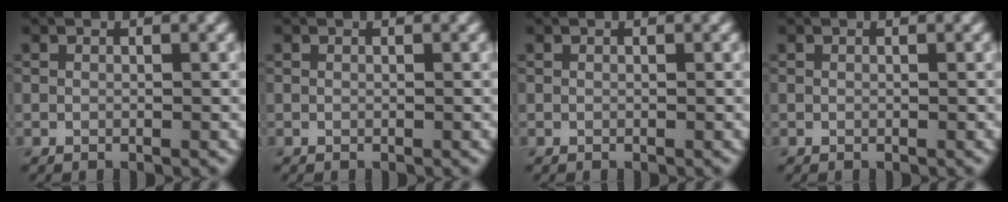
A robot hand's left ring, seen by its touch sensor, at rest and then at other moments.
{"total": 0.0}
{"total": 0.0}
{"total": 0.0}